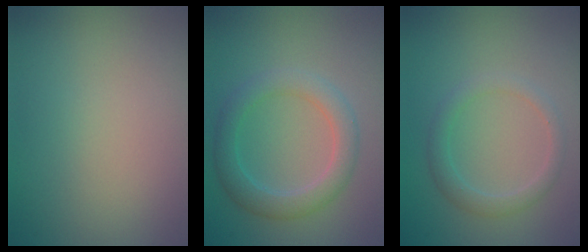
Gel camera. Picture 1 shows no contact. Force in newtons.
{"total": 3.5, "press": 3.5, "slide": 0.1}
{"total": 1.9, "press": 1.9, "slide": 0.0}